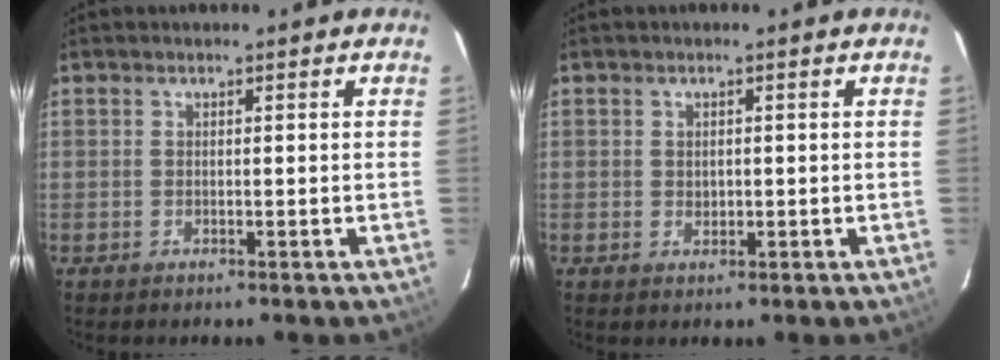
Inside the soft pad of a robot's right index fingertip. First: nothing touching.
{"total": 1.3, "force": [0.0, 1.2, 0.5], "torque": [-0.007, 0.000, 0.002]}